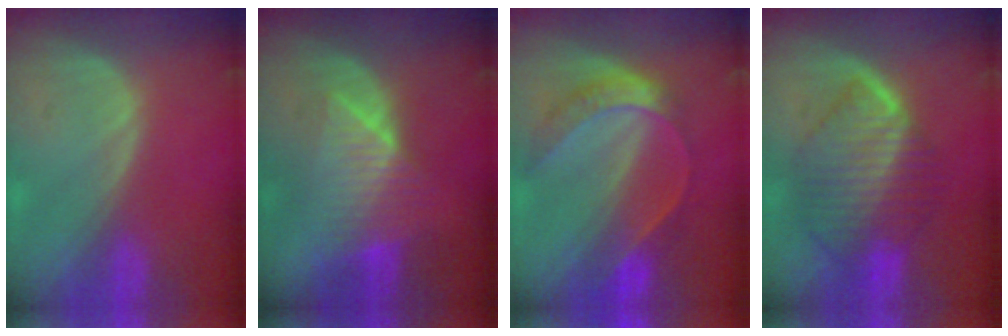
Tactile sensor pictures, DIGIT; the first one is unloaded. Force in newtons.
{"total": 7.1, "press": 7.0, "slide": 1.1}
{"total": 7.7, "press": 6.5, "slide": 4.2}
{"total": 9.3, "press": 9.3, "slide": 0.6}